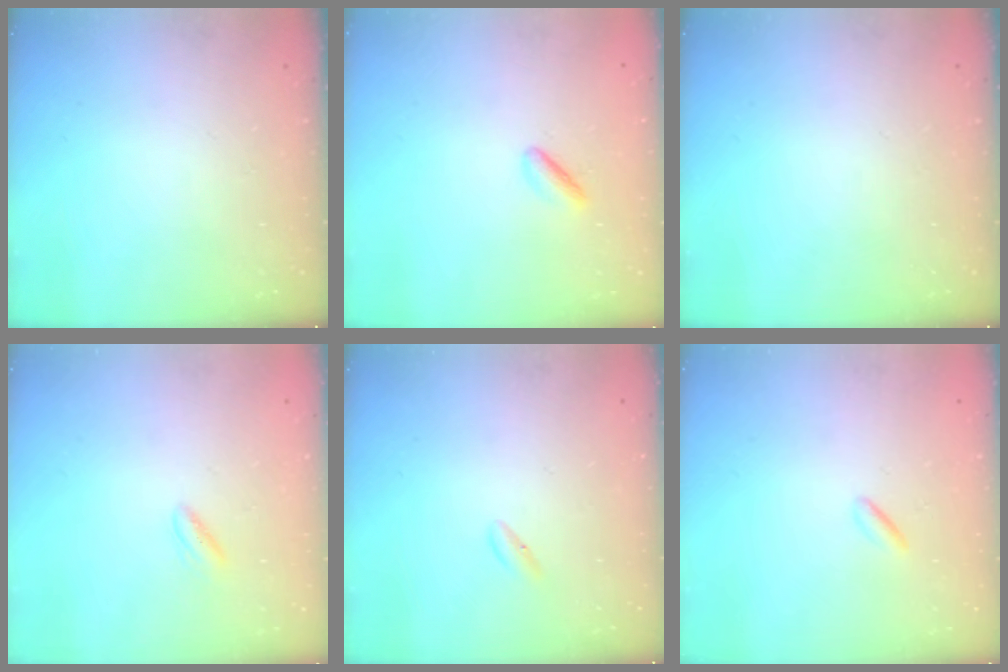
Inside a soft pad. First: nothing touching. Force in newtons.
{"total": 2.5, "press": 2.3, "slide": 0.8}
{"total": 0.0}
{"total": 2.7, "press": 2.6, "slide": 0.7}
{"total": 2.0, "press": 1.8, "slide": 0.7}
{"total": 0.6, "press": 0.2, "slide": 0.5}